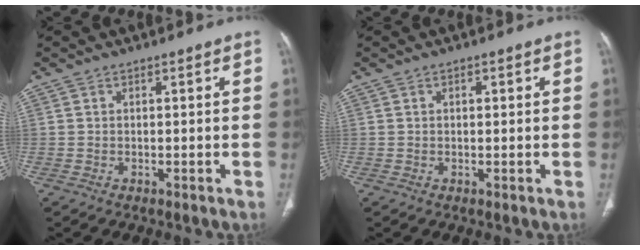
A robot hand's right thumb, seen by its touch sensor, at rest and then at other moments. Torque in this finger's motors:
{"motor_torque": [-0.61, -0.20, -0.21, 0.03, 0.04]}